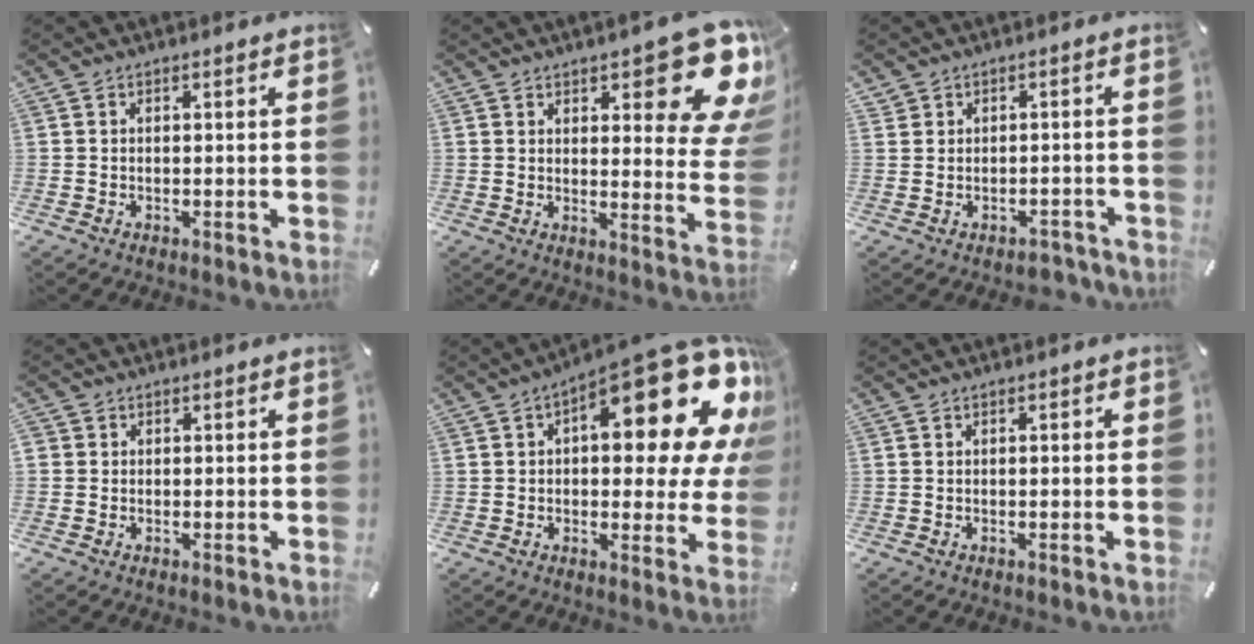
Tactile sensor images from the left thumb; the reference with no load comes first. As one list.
[{"total": 16.7, "force": [10.0, 5.7, 12.1], "torque": [-0.141, -0.082, 0.162]}, {"total": 2.8, "force": [-1.2, 2.4, 0.6], "torque": [-0.010, 0.009, -0.023]}, {"total": 1.1, "force": [0.0, 1.1, 0.0], "torque": [0.001, 0.006, -0.003]}, {"total": 22.9, "force": [10.6, 9.1, 18.1], "torque": [-0.230, -0.087, 0.168]}, {"total": 0.6, "force": [-0.1, 0.2, 0.5], "torque": [-0.010, 0.001, -0.002]}]